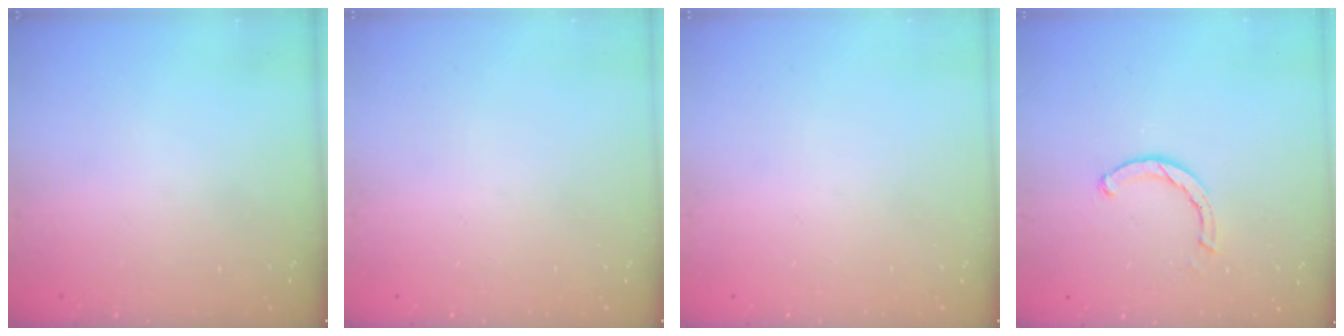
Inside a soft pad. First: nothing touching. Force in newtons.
{"total": 0.0}
{"total": 0.0}
{"total": 2.4, "press": 2.4, "slide": 0.1}